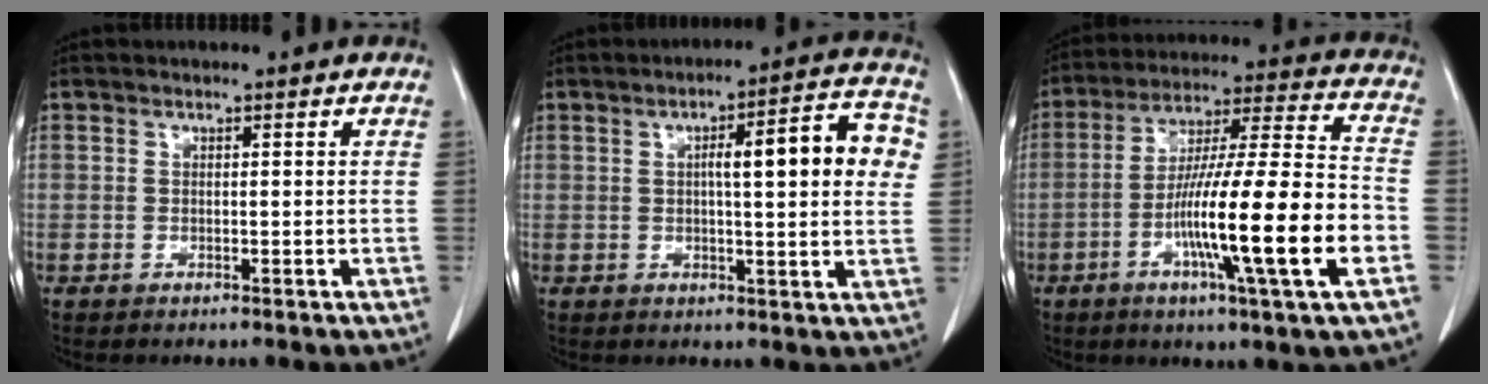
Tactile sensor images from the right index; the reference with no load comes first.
{"total": 11.5, "force": [2.2, 1.8, 11.1], "torque": [-0.146, 0.025, 0.024]}
{"total": 19.7, "force": [-6.1, 0.0, 18.7], "torque": [-0.313, -0.009, -0.104]}